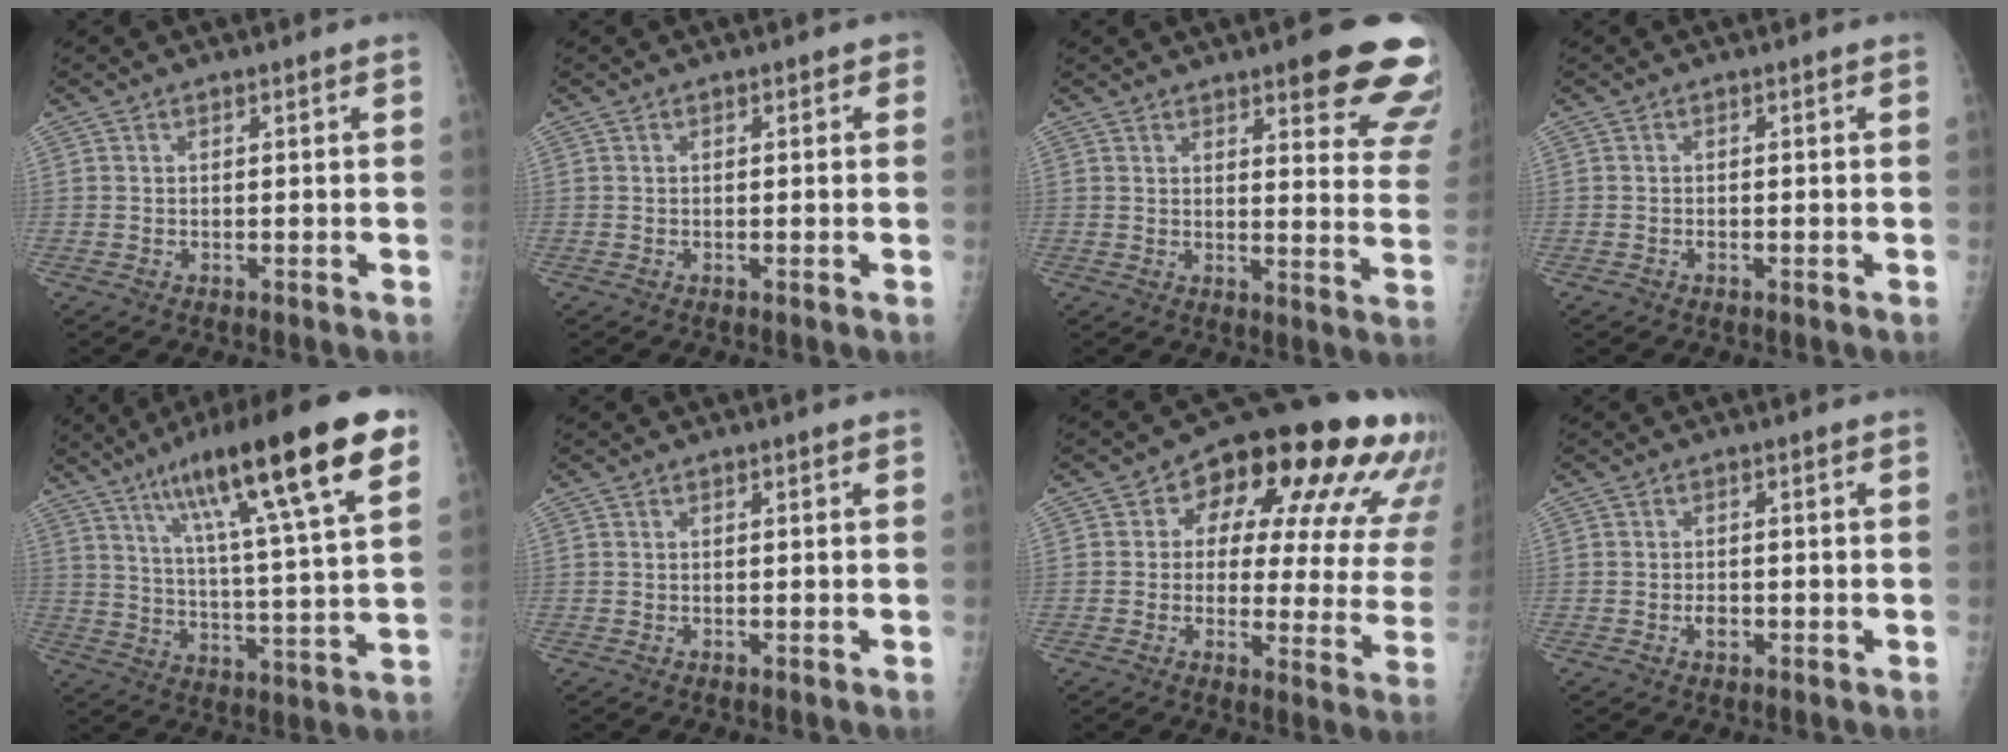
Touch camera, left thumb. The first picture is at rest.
{"total": 0.7, "force": [0.2, 0.5, 0.4], "torque": [0.007, 0.002, -0.002]}
{"total": 16.9, "force": [11.2, 4.4, 11.8], "torque": [-0.107, -0.057, 0.122]}
{"total": 0.6, "force": [-0.4, 0.4, 0.2], "torque": [0.002, 0.002, -0.008]}
{"total": 23.3, "force": [12.7, 3.3, 19.3], "torque": [-0.296, -0.021, 0.201]}
{"total": 0.0}
{"total": 22.7, "force": [10.0, 10.5, 17.4], "torque": [-0.189, -0.002, 0.126]}
{"total": 1.8, "force": [-0.8, 1.2, 1.1], "torque": [-0.011, 0.004, -0.012]}